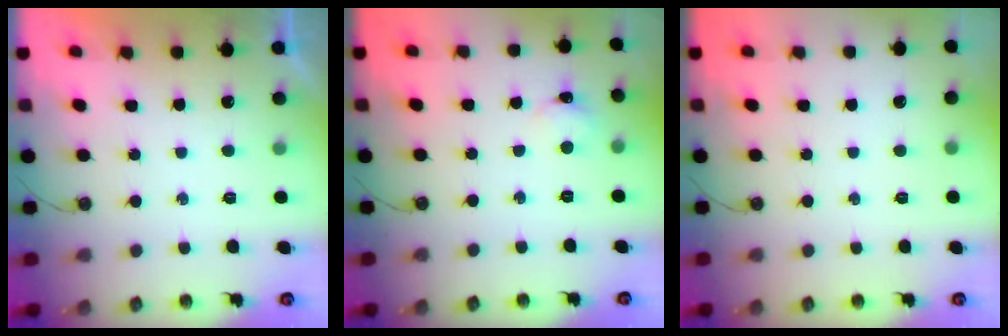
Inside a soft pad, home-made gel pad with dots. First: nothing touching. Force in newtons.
{"total": 2.2, "press": 2.2, "slide": 0.3}
{"total": 0.0}